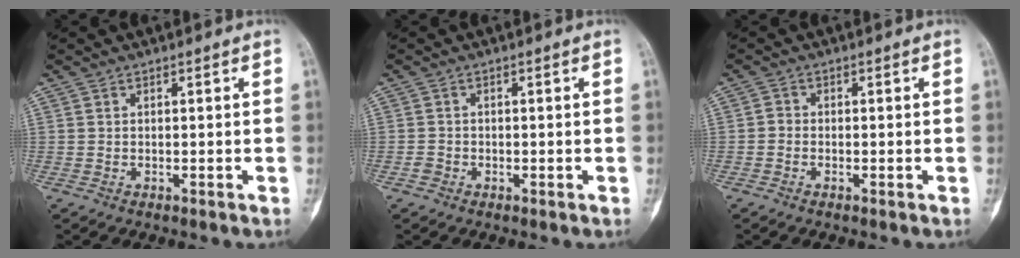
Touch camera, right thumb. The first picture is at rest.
{"total": 1.1, "force": [-0.6, 0.9, 0.1], "torque": [0.005, 0.004, -0.016]}
{"total": 1.0, "force": [-0.4, 0.8, 0.4], "torque": [-0.003, 0.003, -0.015]}